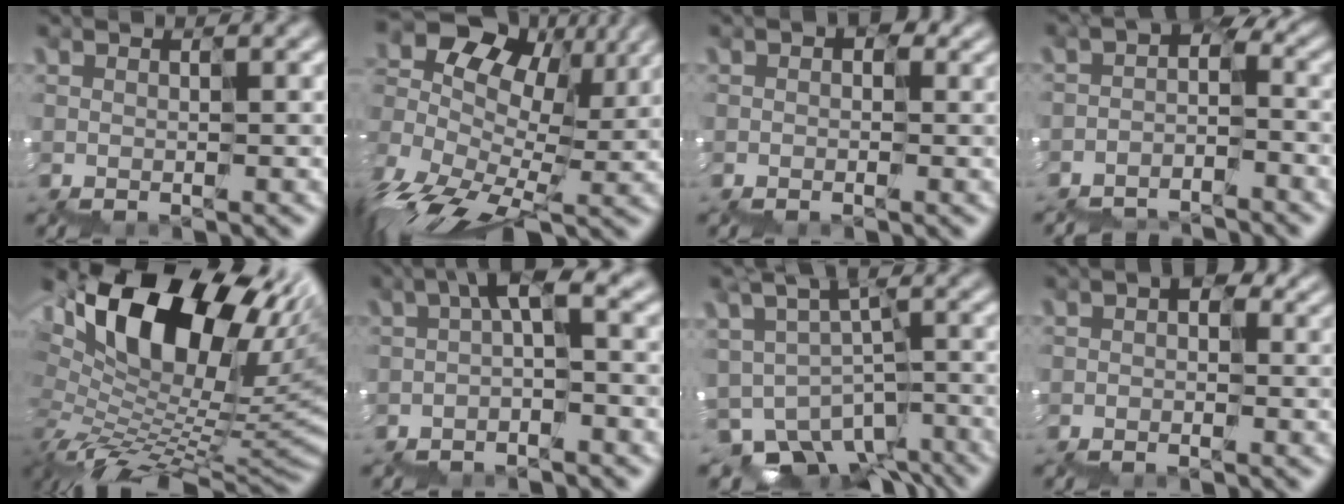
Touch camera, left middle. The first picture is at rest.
{"total": 12.0, "force": [0.9, 7.7, 9.1], "torque": [-0.193, 0.023, 0.028]}
{"total": 2.6, "force": [0.6, 1.8, 1.7], "torque": [-0.024, 0.011, 0.004]}
{"total": 4.2, "force": [-3.7, 1.5, 1.2], "torque": [-0.039, -0.008, -0.060]}
{"total": 13.5, "force": [4.9, 7.4, 10.1], "torque": [-0.178, 0.026, 0.088]}
{"total": 2.9, "force": [0.0, 0.6, 2.8], "torque": [-0.055, 0.014, -0.006]}
{"total": 5.6, "force": [-2.8, 4.3, 2.2], "torque": [-0.049, -0.013, -0.032]}
{"total": 2.6, "force": [0.4, 1.8, 1.8], "torque": [-0.026, 0.012, -0.001]}